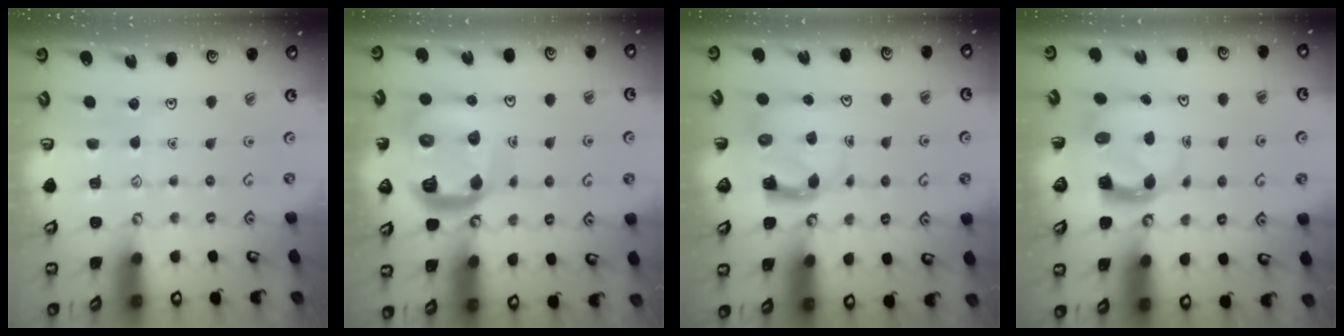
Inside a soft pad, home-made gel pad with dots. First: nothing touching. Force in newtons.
{"total": 16.2, "press": 16.1, "slide": 1.8}
{"total": 3.9, "press": 3.8, "slide": 0.7}
{"total": 3.6, "press": 3.6, "slide": 0.5}